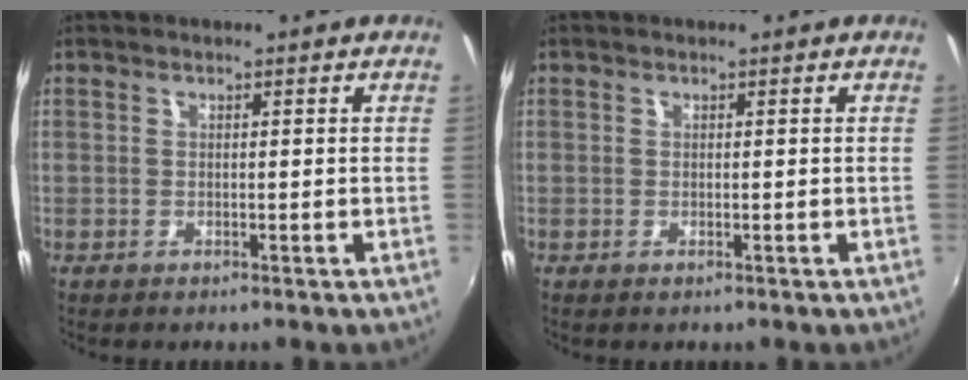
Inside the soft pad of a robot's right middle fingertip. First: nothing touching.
{"total": 0.0}